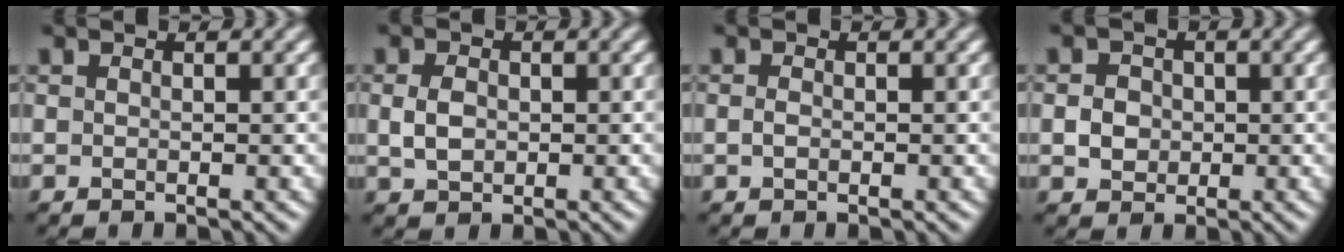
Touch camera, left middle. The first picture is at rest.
{"total": 2.4, "force": [0.1, 1.8, 1.6], "torque": [-0.036, 0.000, 0.001]}
{"total": 0.7, "force": [-0.1, 0.5, 0.6], "torque": [-0.013, 0.000, -0.003]}
{"total": 2.2, "force": [-0.2, 1.9, 1.0], "torque": [-0.013, -0.002, -0.004]}